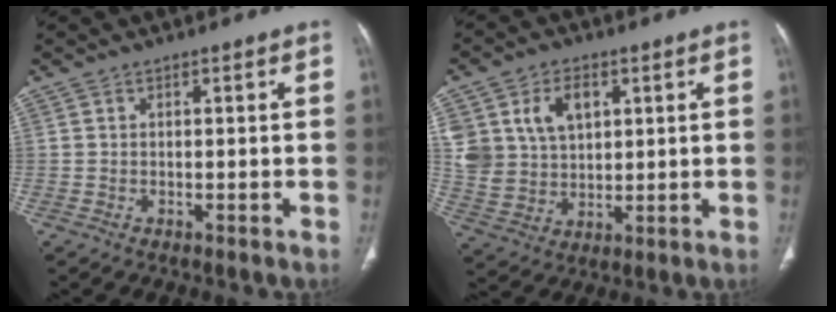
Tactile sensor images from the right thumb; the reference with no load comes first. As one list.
[{"total": 12.2, "force": [4.3, 8.9, 7.2], "torque": [-0.117, -0.010, 0.094]}]